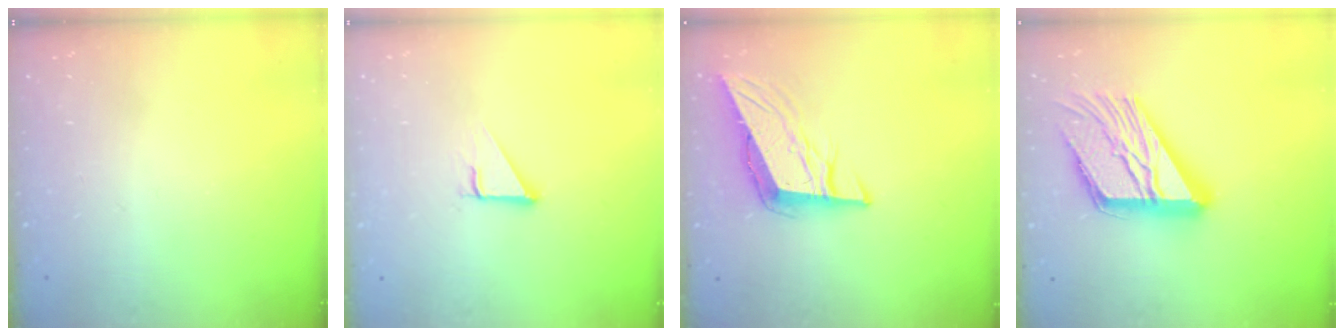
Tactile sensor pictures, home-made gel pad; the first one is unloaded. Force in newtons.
{"total": 3.0, "press": 3.0, "slide": 0.1}
{"total": 11.0, "press": 10.5, "slide": 3.0}
{"total": 22.8, "press": 22.7, "slide": 2.2}